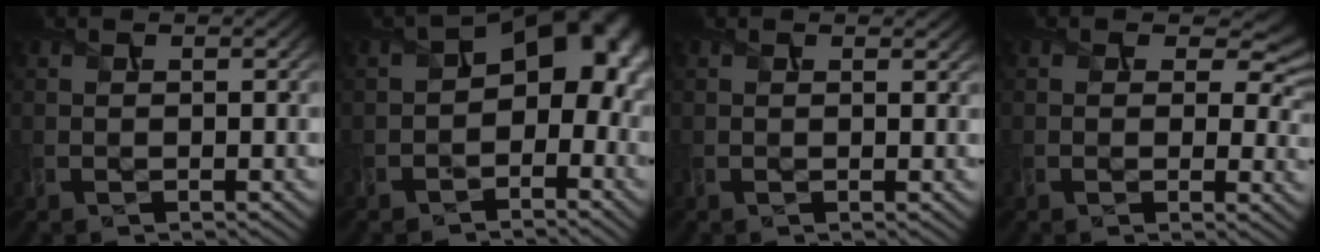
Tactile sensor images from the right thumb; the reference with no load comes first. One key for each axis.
{"total": 9.8, "fx": -1.2, "fy": 6.4, "fz": 7.4, "tx": -0.096, "ty": 0.008, "tz": -0.032}
{"total": 0.8, "fx": 0.6, "fy": 0.3, "fz": 0.5, "tx": -0.011, "ty": -0.002, "tz": 0.010}
{"total": 6.2, "fx": 2.2, "fy": 4.2, "fz": 3.9, "tx": -0.057, "ty": -0.009, "tz": 0.029}